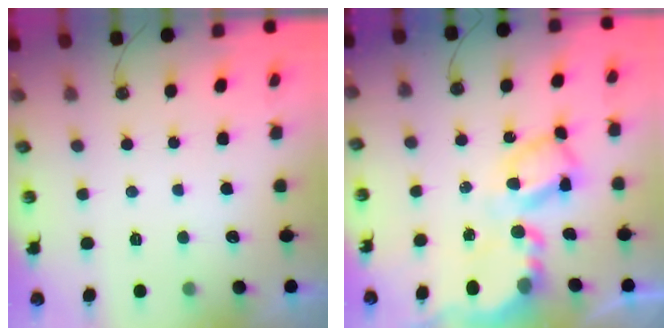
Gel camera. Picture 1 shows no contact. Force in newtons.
{"total": 10.8, "press": 10.7, "slide": 0.8}